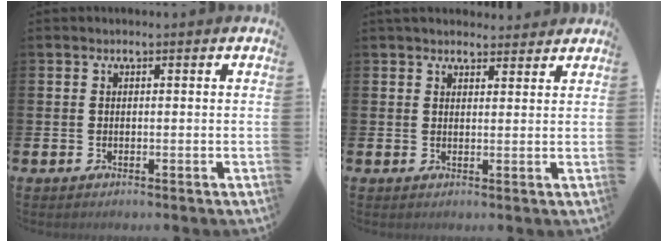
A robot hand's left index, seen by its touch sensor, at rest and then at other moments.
{"total": 3.0, "force": [2.9, 1.0, 0.2], "torque": [-0.001, -0.012, 0.050]}